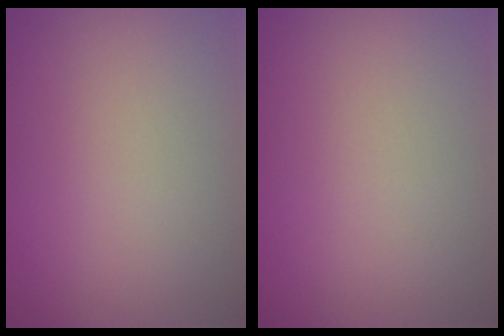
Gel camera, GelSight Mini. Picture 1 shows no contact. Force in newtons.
{"total": 0.0}